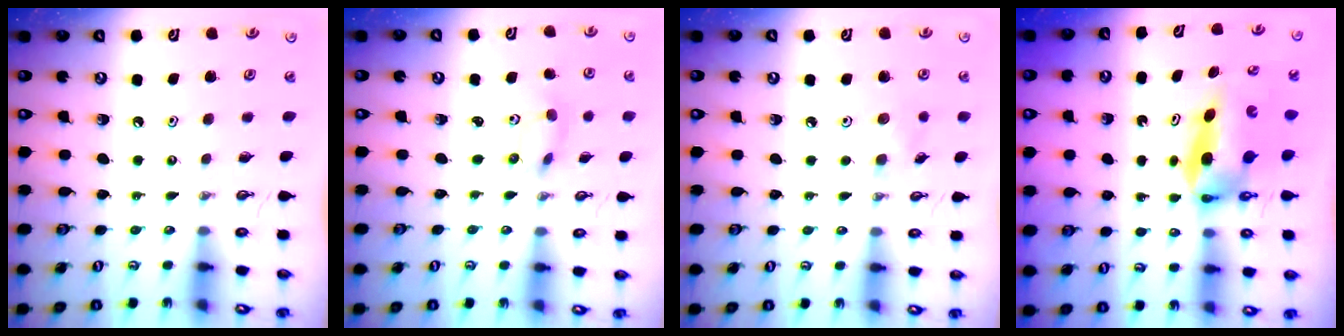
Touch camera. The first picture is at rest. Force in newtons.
{"total": 2.5, "press": 2.3, "slide": 0.9}
{"total": 4.7, "press": 4.5, "slide": 1.4}
{"total": 8.1, "press": 7.3, "slide": 3.4}